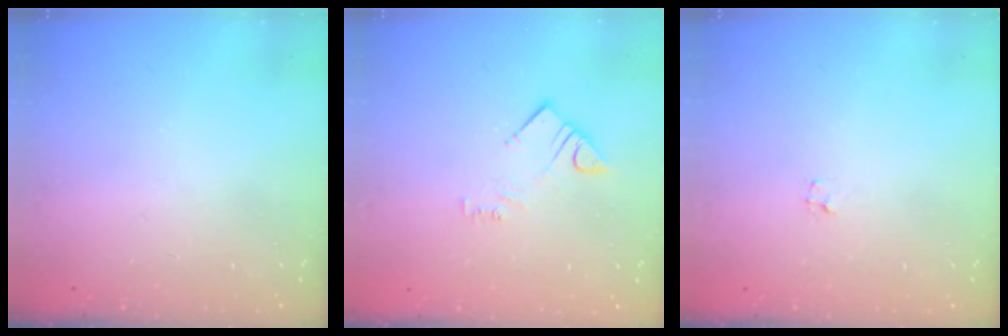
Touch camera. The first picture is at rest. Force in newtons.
{"total": 3.7, "press": 3.7, "slide": 0.3}
{"total": 1.2, "press": 1.2, "slide": 0.1}